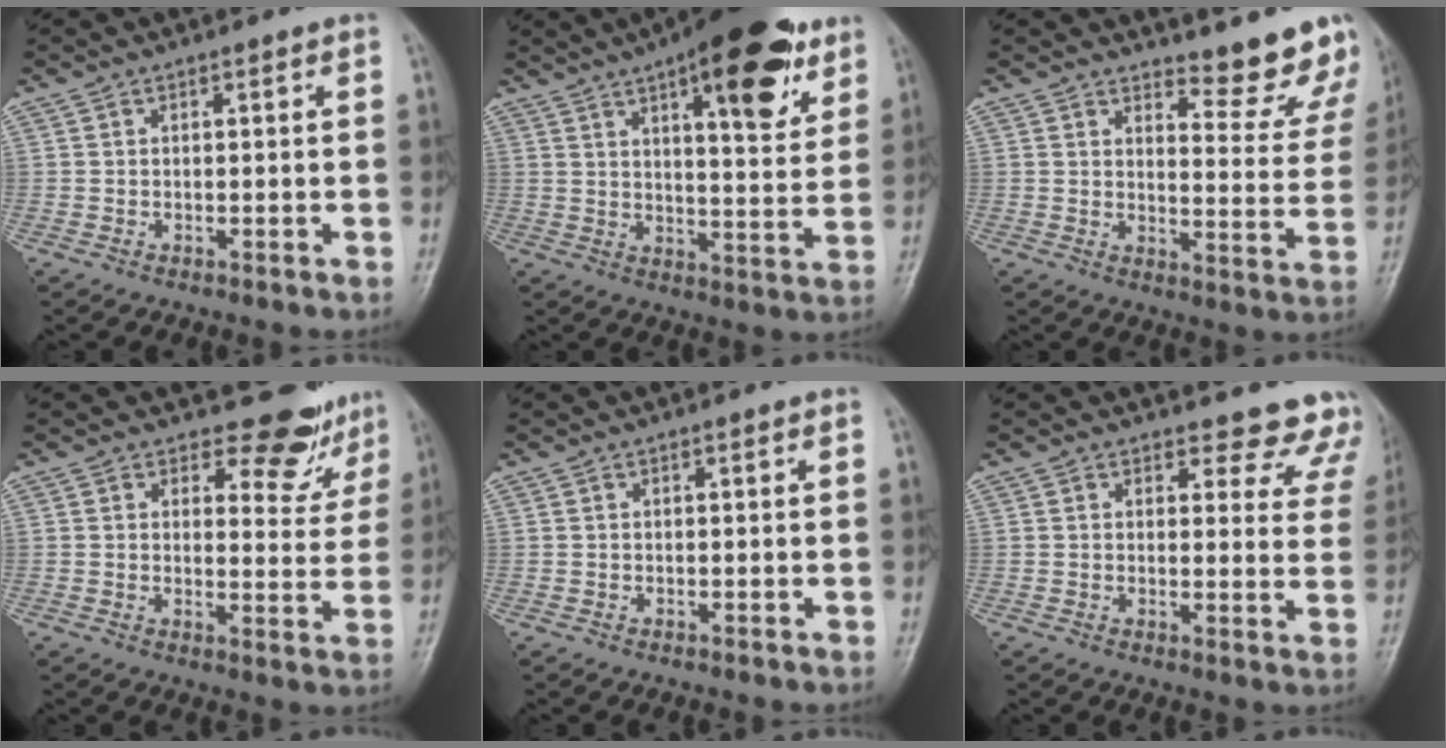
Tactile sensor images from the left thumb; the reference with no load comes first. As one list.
[{"total": 19.2, "force": [10.5, 6.5, 14.6], "torque": [-0.177, -0.036, 0.148]}, {"total": 12.1, "force": [11.3, 3.0, 3.1], "torque": [-0.002, -0.109, 0.127]}, {"total": 8.6, "force": [7.5, 4.1, 1.1], "torque": [0.022, -0.063, 0.078]}, {"total": 0.0}, {"total": 11.3, "force": [10.5, 4.1, 0.4], "torque": [0.056, -0.078, 0.084]}]